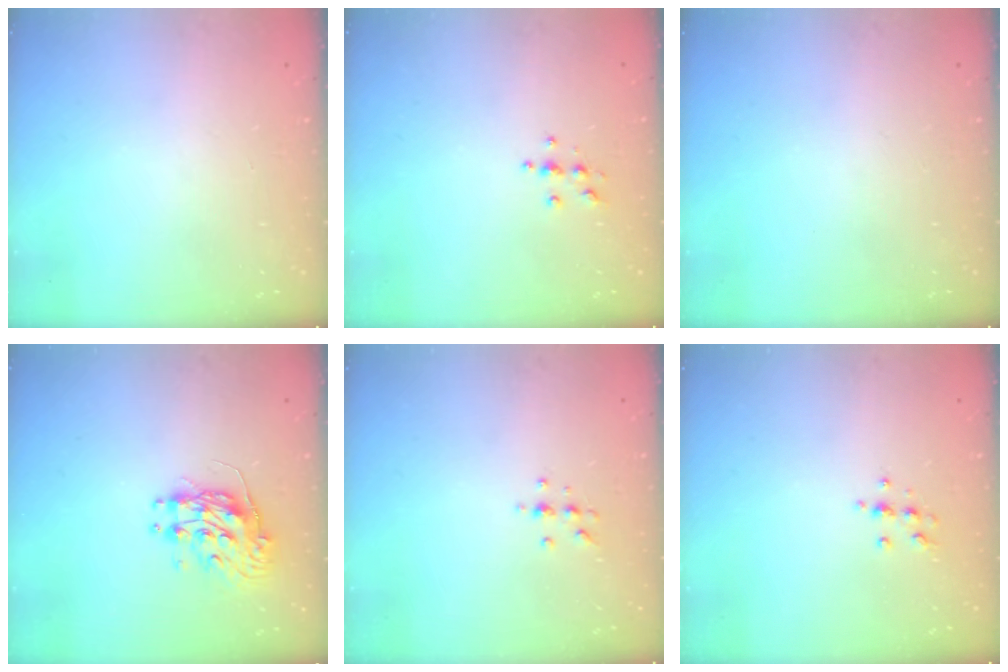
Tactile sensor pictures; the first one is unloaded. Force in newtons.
{"total": 3.9, "press": 3.8, "slide": 0.4}
{"total": 0.0}
{"total": 9.6, "press": 9.6, "slide": 0.4}
{"total": 4.0, "press": 3.8, "slide": 1.2}
{"total": 6.2, "press": 6.2, "slide": 0.9}